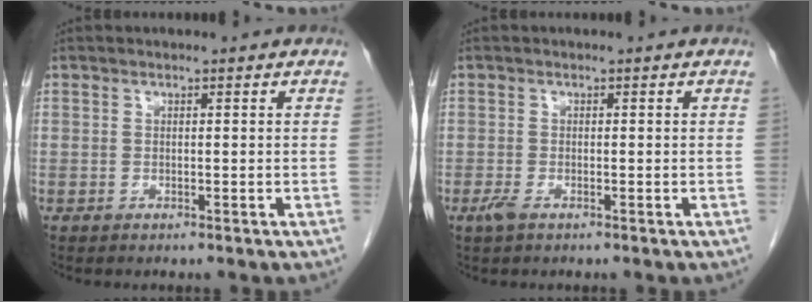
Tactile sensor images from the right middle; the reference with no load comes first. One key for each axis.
{"total": 1.3, "fx": -0.8, "fy": 0.4, "fz": 1.0, "tx": -0.027, "ty": -0.003, "tz": -0.016}